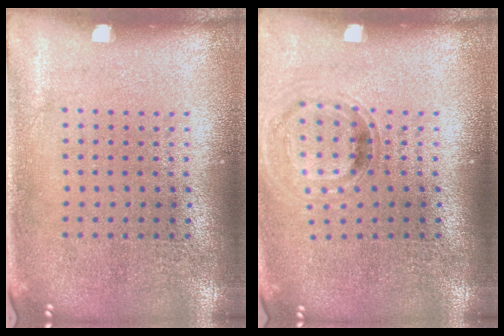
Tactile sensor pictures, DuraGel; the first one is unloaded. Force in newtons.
{"total": 0.8, "press": 0.8, "slide": 0.1}